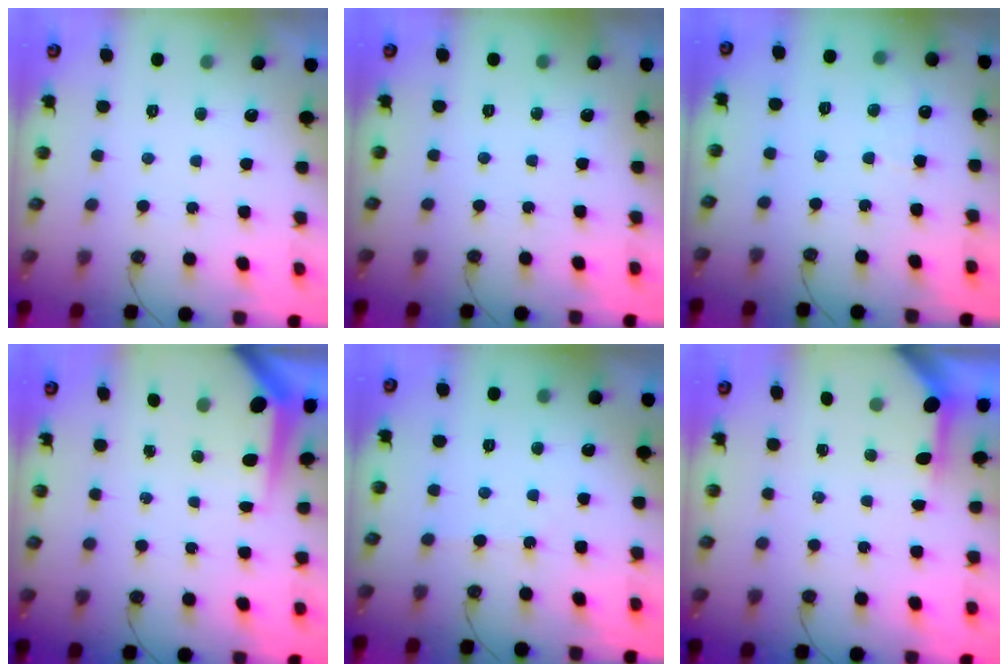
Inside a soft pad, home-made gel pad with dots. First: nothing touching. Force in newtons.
{"total": 0.0}
{"total": 4.8, "press": 4.8, "slide": 0.6}
{"total": 6.2, "press": 6.2, "slide": 0.6}
{"total": 1.0, "press": 1.0, "slide": 0.2}
{"total": 3.3, "press": 3.3, "slide": 0.4}